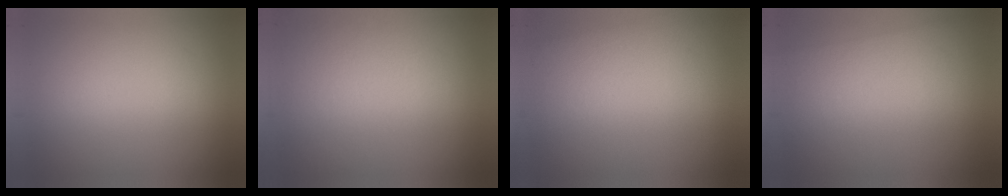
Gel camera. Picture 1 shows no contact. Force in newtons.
{"total": 2.3}
{"total": 1.0}
{"total": 2.0}